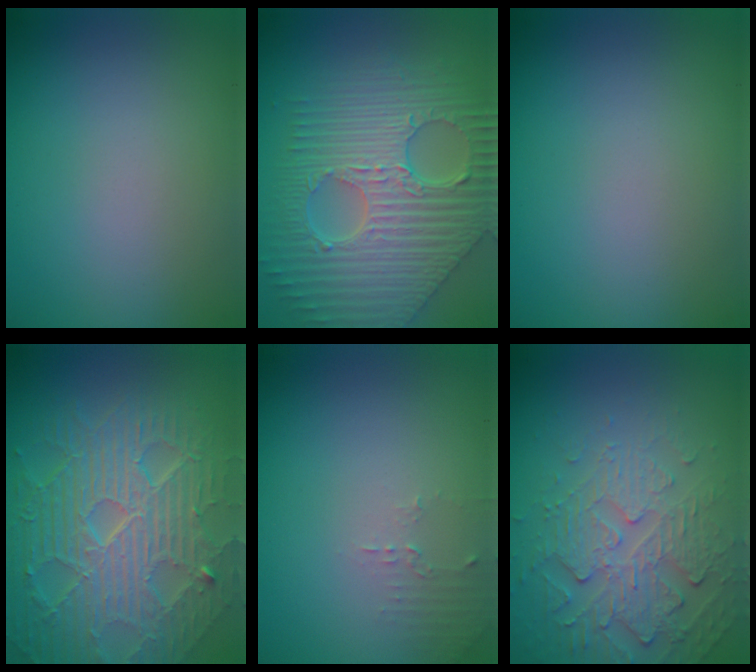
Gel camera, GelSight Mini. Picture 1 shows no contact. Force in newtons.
{"total": 10.1, "press": 7.1, "slide": 7.2}
{"total": 0.0}
{"total": 10.3, "press": 6.7, "slide": 7.8}
{"total": 1.2, "press": 1.2, "slide": 0.4}
{"total": 5.3, "press": 3.7, "slide": 3.7}